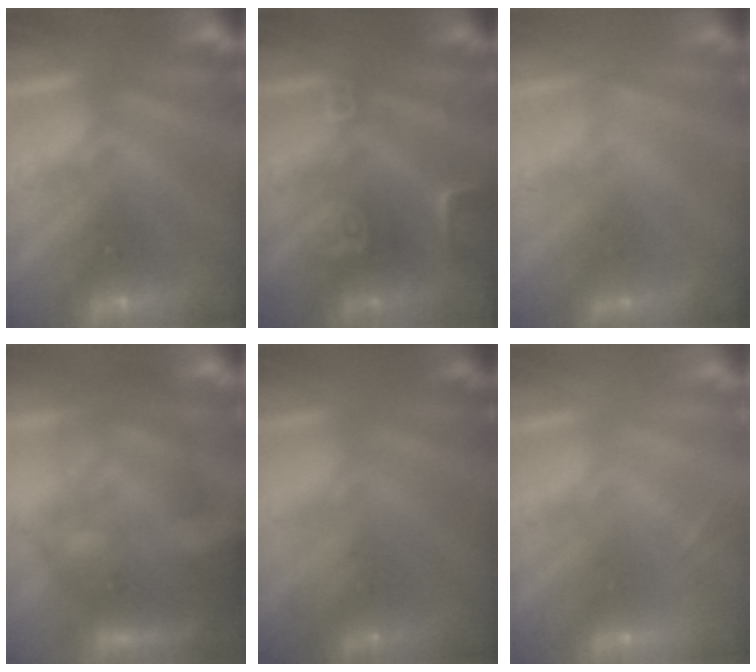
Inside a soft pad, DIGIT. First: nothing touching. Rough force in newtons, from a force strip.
{"total": 2.6}
{"total": 1.5}
{"total": 7.7}
{"total": 3.0}
{"total": 2.0}